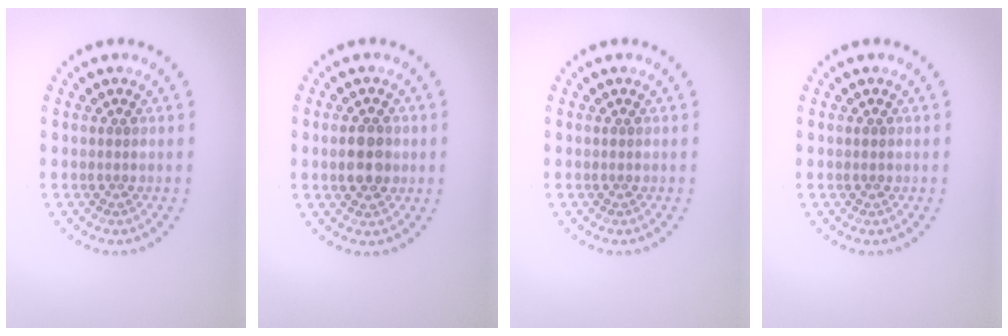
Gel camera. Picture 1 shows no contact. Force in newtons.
{"total": 3.4, "press": 3.3, "slide": 0.2}
{"total": 0.0}
{"total": 0.6, "press": 0.6, "slide": 0.1}